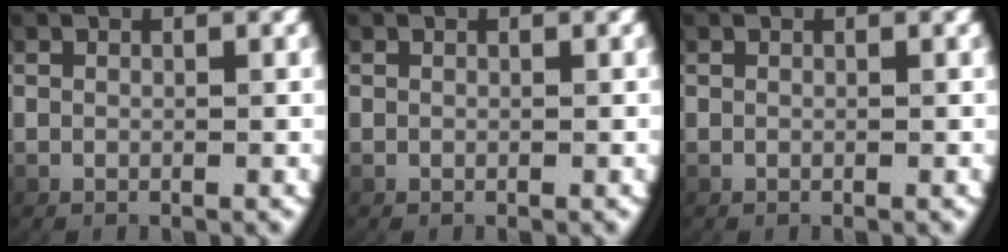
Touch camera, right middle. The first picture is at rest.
{"total": 0.0}
{"total": 0.0}